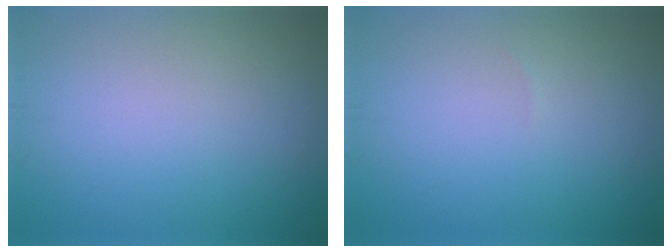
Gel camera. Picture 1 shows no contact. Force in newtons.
{"total": 0.0}